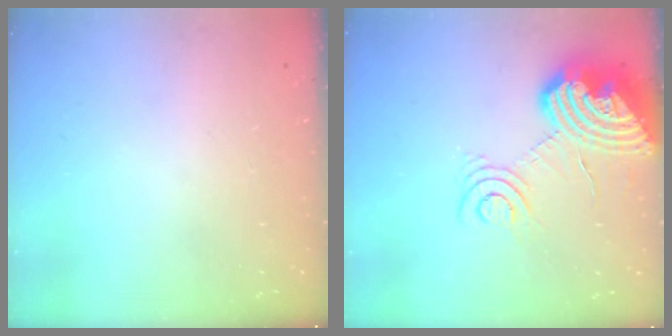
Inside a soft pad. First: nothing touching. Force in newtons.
{"total": 16.4, "press": 16.3, "slide": 2.5}